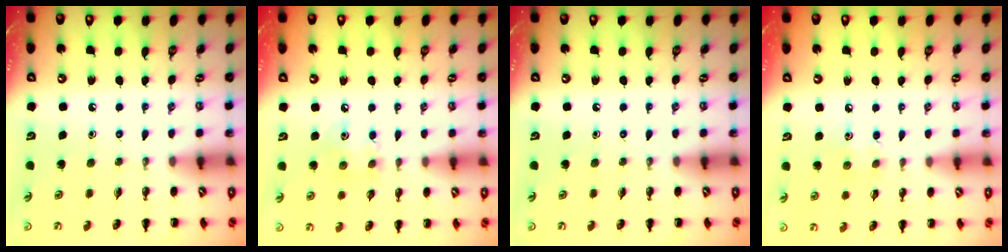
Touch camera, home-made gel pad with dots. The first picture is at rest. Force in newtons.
{"total": 7.2, "press": 7.1, "slide": 1.2}
{"total": 0.0}
{"total": 4.0, "press": 3.9, "slide": 0.8}